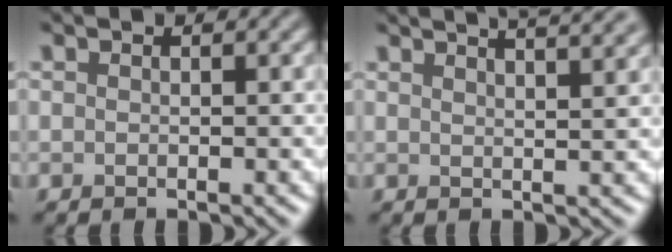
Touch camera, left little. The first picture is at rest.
{"total": 8.1, "force": [5.9, 2.9, 4.6], "torque": [-0.029, 0.051, 0.043]}